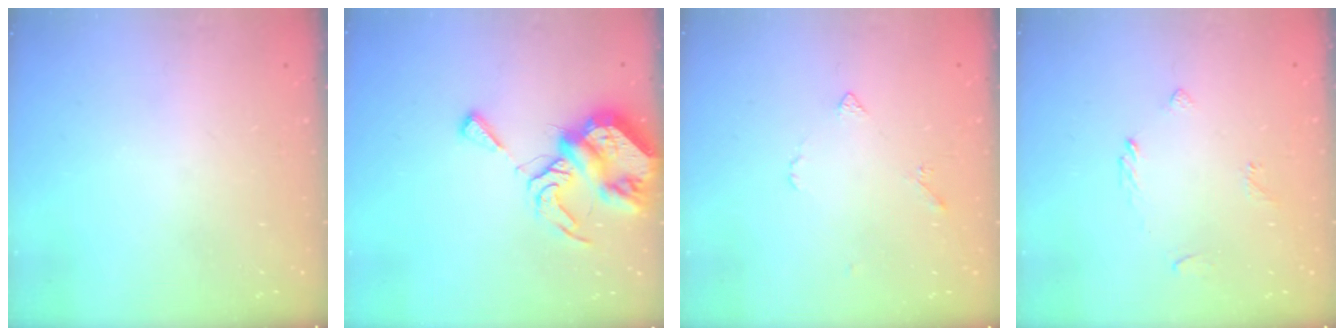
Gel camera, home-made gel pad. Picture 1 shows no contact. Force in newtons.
{"total": 10.3, "press": 10.2, "slide": 1.1}
{"total": 3.9, "press": 3.8, "slide": 0.7}
{"total": 2.8, "press": 2.7, "slide": 0.6}